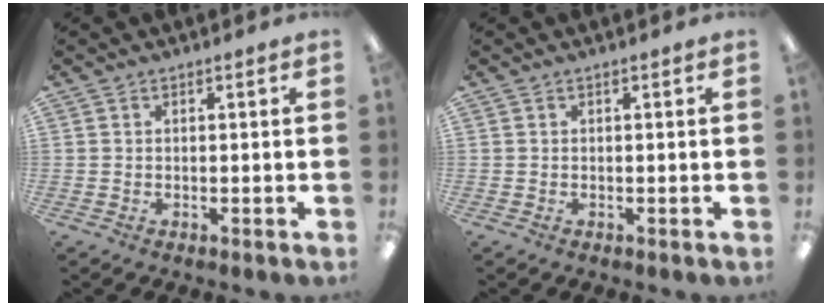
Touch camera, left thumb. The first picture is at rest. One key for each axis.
{"total": 0.0}